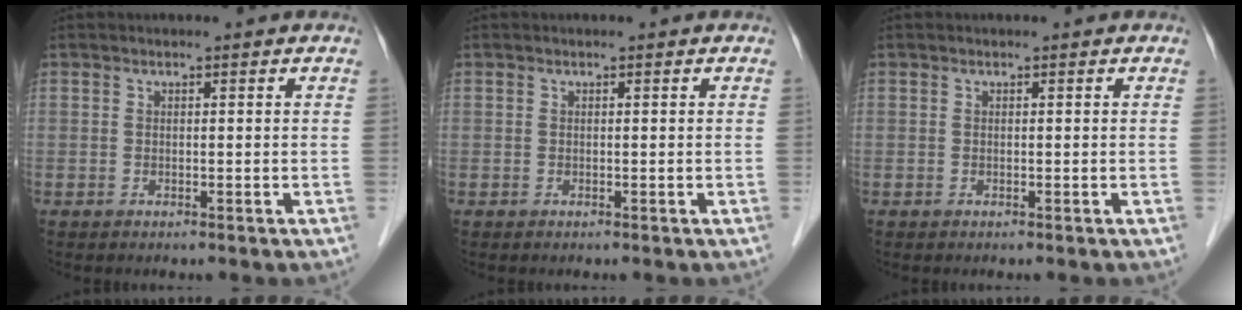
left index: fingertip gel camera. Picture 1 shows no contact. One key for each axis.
{"total": 0.0}
{"total": 0.0}